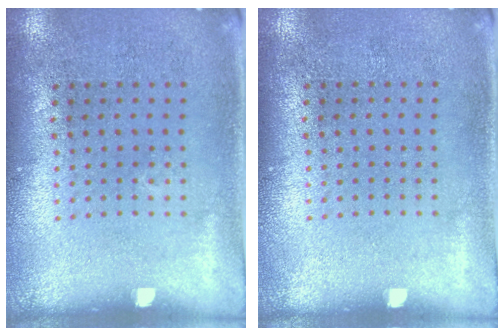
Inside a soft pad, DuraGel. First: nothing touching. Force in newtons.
{"total": 0.0}